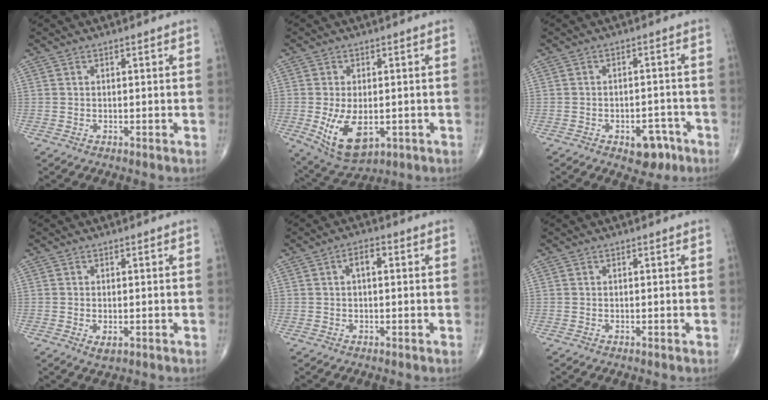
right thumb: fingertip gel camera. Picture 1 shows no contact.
{"total": 10.2, "force": [-2.2, 5.7, 8.2], "torque": [-0.138, -0.013, -0.019]}
{"total": 5.9, "force": [-3.2, 3.4, 3.6], "torque": [-0.026, 0.024, -0.039]}
{"total": 1.9, "force": [-0.5, 0.9, 1.5], "torque": [-0.027, -0.003, -0.006]}
{"total": 3.1, "force": [0.6, 1.5, 2.7], "torque": [-0.041, 0.011, 0.008]}
{"total": 0.0}